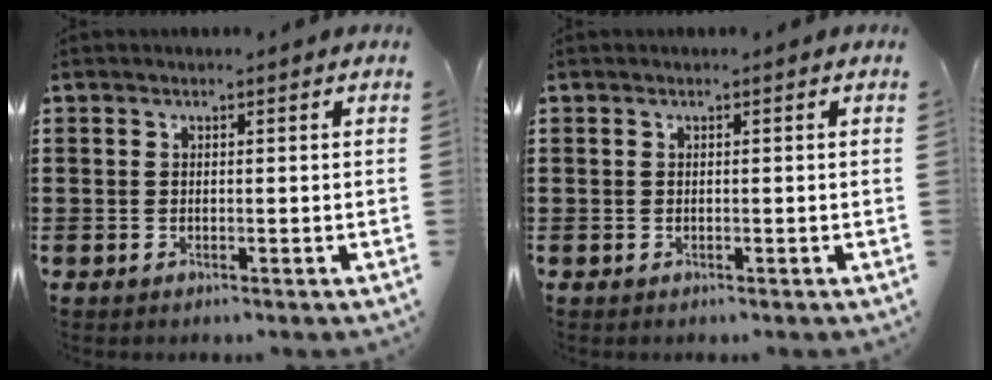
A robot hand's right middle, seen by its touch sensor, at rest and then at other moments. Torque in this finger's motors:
{"motor_torque": [-0.10, 0.04, 0.01, 0.00]}